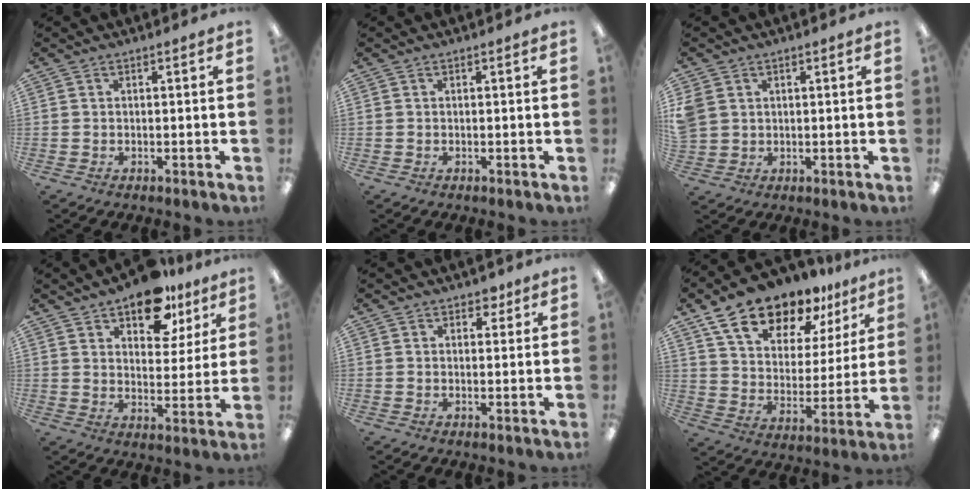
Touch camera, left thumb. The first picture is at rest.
{"total": 0.0}
{"total": 4.6, "force": [1.6, 4.0, 1.7], "torque": [-0.039, 0.009, 0.034]}
{"total": 14.3, "force": [10.2, 7.3, 6.8], "torque": [-0.094, -0.053, 0.182]}
{"total": 2.7, "force": [1.8, 1.8, 0.8], "torque": [0.006, -0.006, 0.029]}
{"total": 16.6, "force": [13.8, 6.9, 6.1], "torque": [-0.124, -0.093, 0.250]}